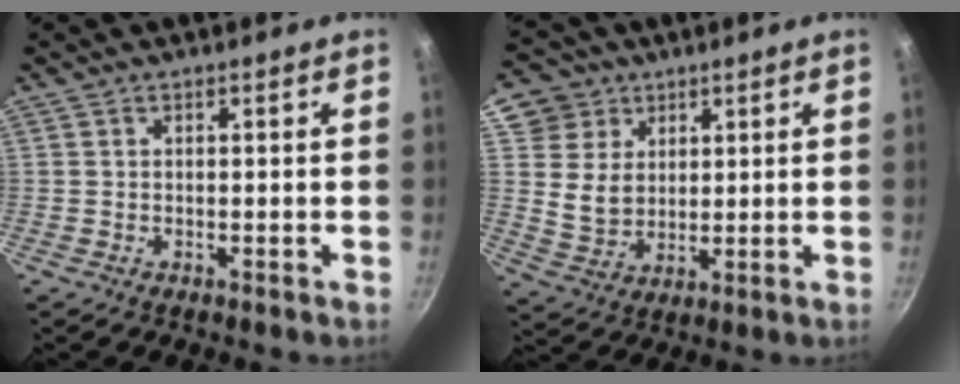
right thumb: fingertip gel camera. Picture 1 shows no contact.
{"total": 10.1, "force": [4.6, 8.5, 3.1], "torque": [-0.024, -0.015, 0.086]}